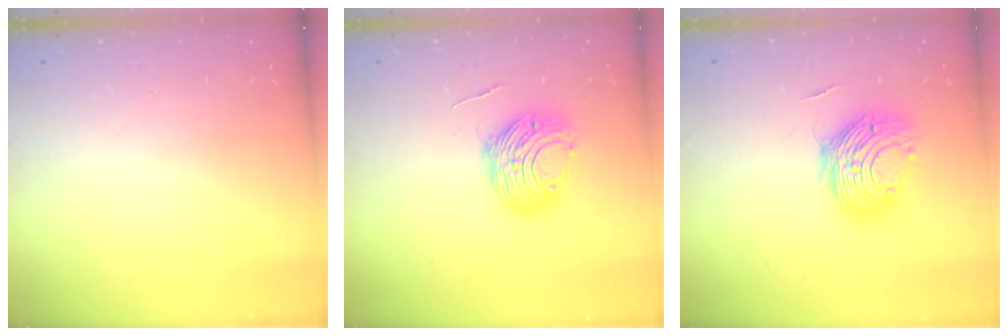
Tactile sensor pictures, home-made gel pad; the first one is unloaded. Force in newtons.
{"total": 10.1, "press": 10.0, "slide": 0.9}
{"total": 10.7, "press": 10.7, "slide": 0.8}